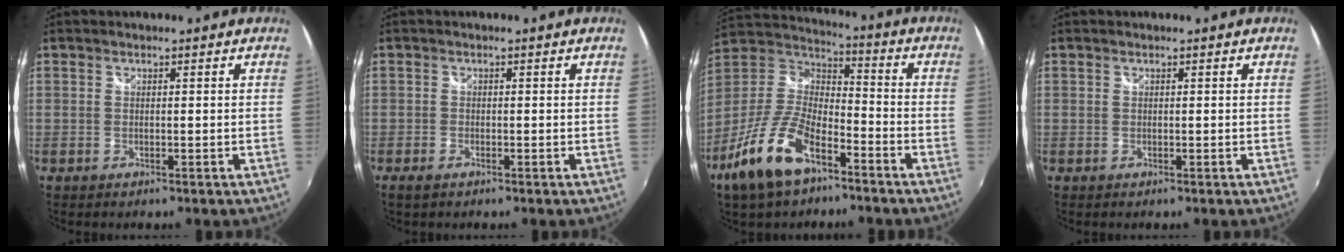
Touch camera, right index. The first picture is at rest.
{"total": 1.6, "force": [-1.2, 0.6, 0.9], "torque": [-0.021, -0.005, -0.024]}
{"total": 17.1, "force": [-9.9, 7.4, 11.9], "torque": [-0.256, -0.017, -0.190]}
{"total": 0.0}